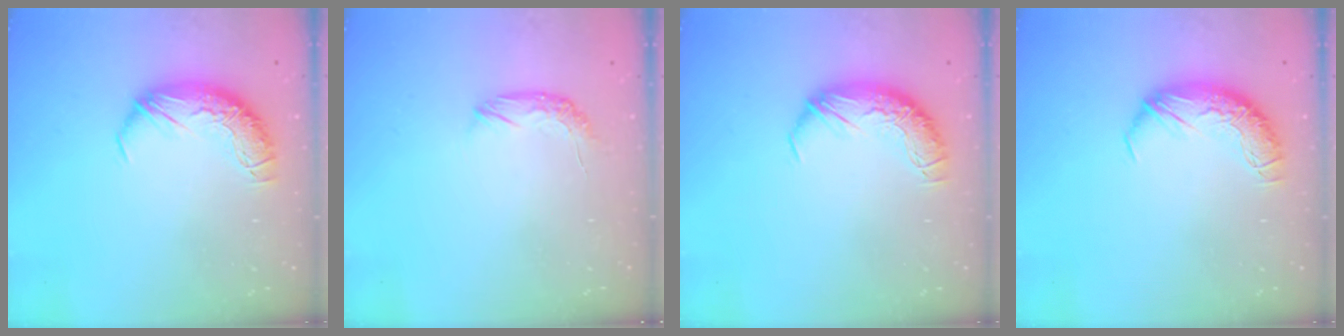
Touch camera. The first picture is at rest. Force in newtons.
{"total": 5.4, "press": 5.3, "slide": 1.1}
{"total": 0.0}
{"total": 0.0}